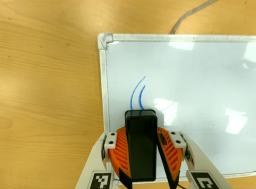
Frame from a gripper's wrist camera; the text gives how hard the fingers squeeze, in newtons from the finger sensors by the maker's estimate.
{"total": 8.1, "left": 8.4, "right": 7.8}